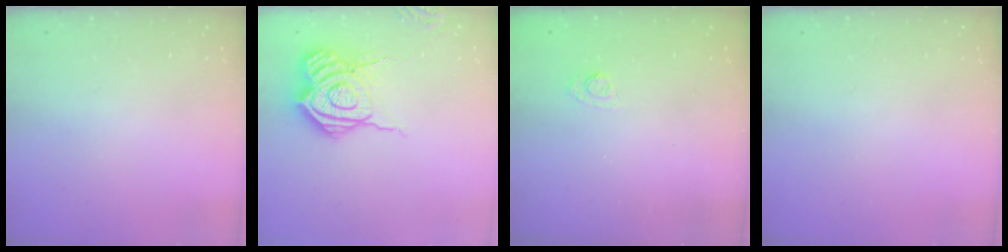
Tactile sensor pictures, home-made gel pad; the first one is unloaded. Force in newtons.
{"total": 15.9, "press": 15.9, "slide": 1.0}
{"total": 2.7, "press": 2.3, "slide": 1.5}
{"total": 0.0}